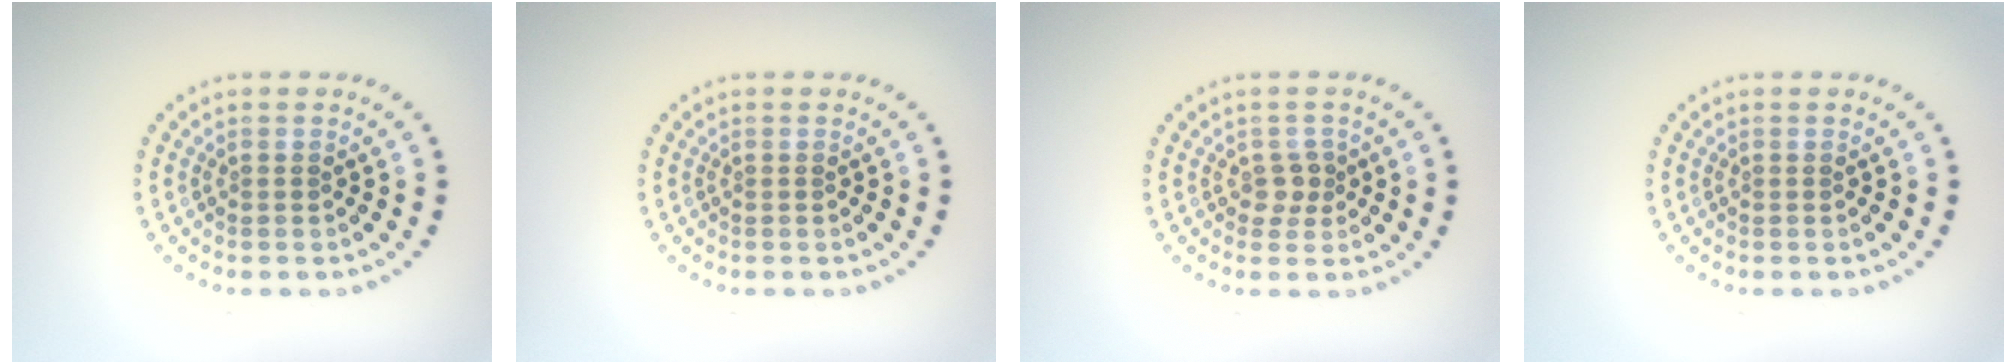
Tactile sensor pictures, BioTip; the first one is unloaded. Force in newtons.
{"total": 0.0}
{"total": 1.6, "press": 1.4, "slide": 0.8}
{"total": 0.0}